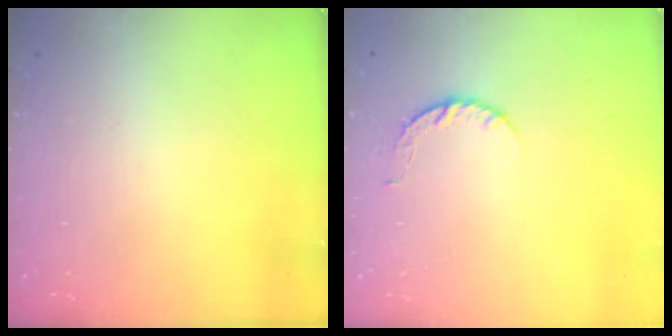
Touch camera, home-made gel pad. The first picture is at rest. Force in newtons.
{"total": 5.2, "press": 5.2, "slide": 0.8}